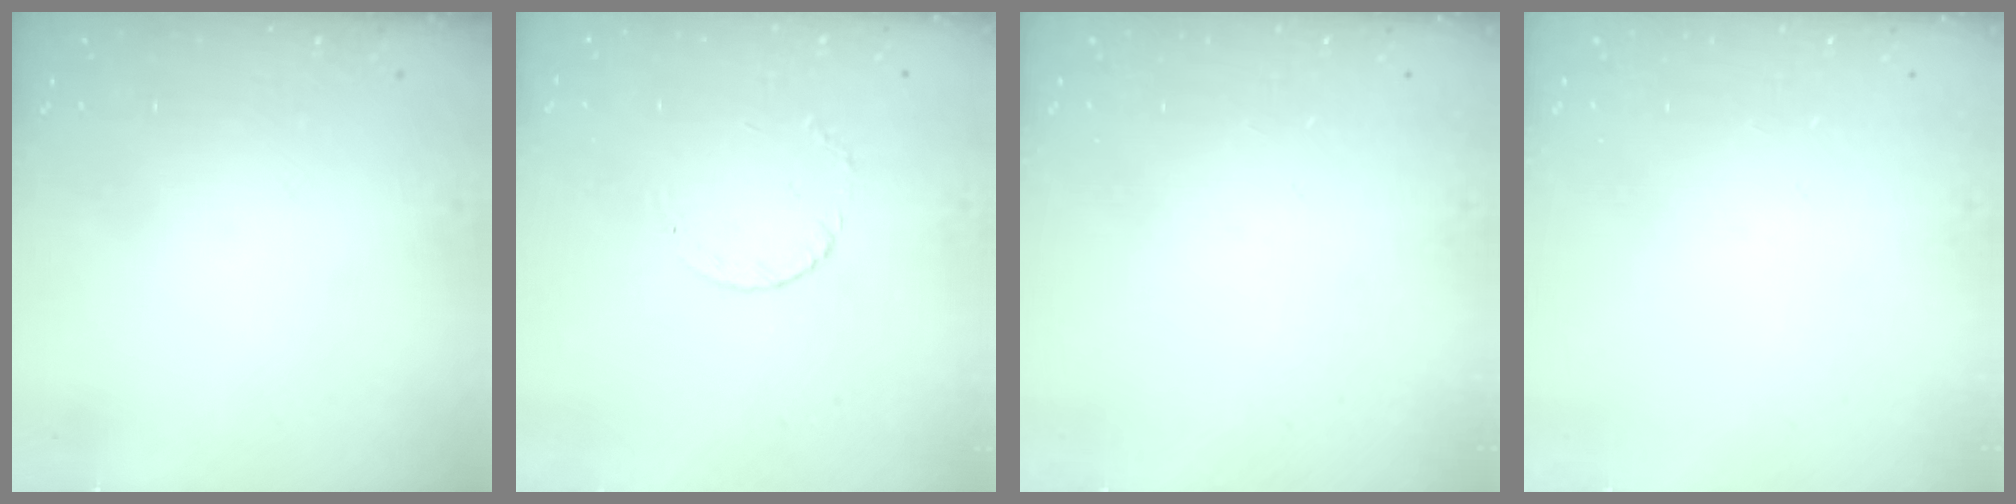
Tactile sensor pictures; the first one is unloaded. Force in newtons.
{"total": 2.4, "press": 2.4, "slide": 0.3}
{"total": 0.0}
{"total": 0.0}